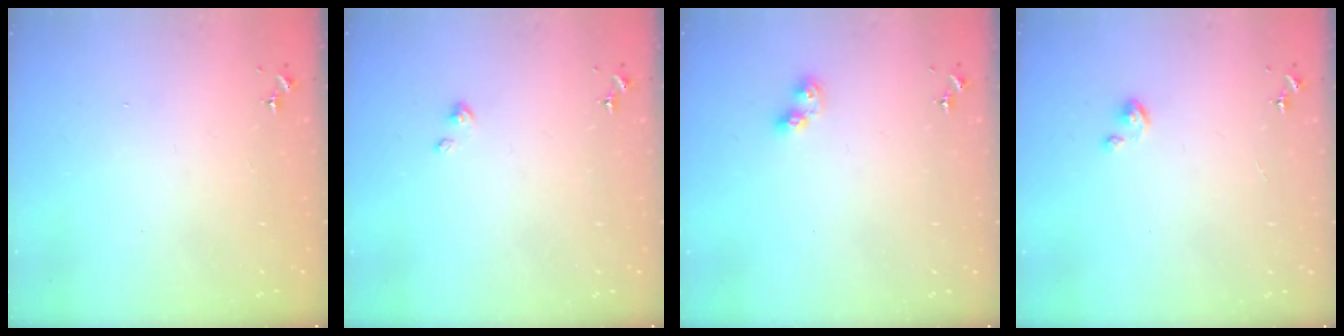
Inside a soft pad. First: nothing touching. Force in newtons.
{"total": 2.4, "press": 2.4, "slide": 0.3}
{"total": 5.4, "press": 5.4, "slide": 0.5}
{"total": 3.3, "press": 3.3, "slide": 0.2}